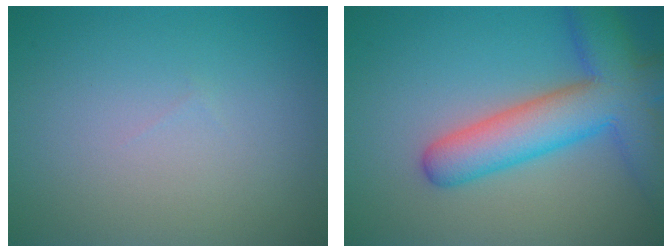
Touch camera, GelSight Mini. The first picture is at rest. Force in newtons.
{"total": 8.4, "press": 8.4, "slide": 0.4}